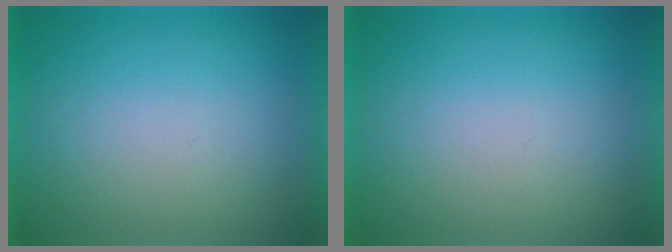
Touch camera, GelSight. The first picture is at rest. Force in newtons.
{"total": 1.2}